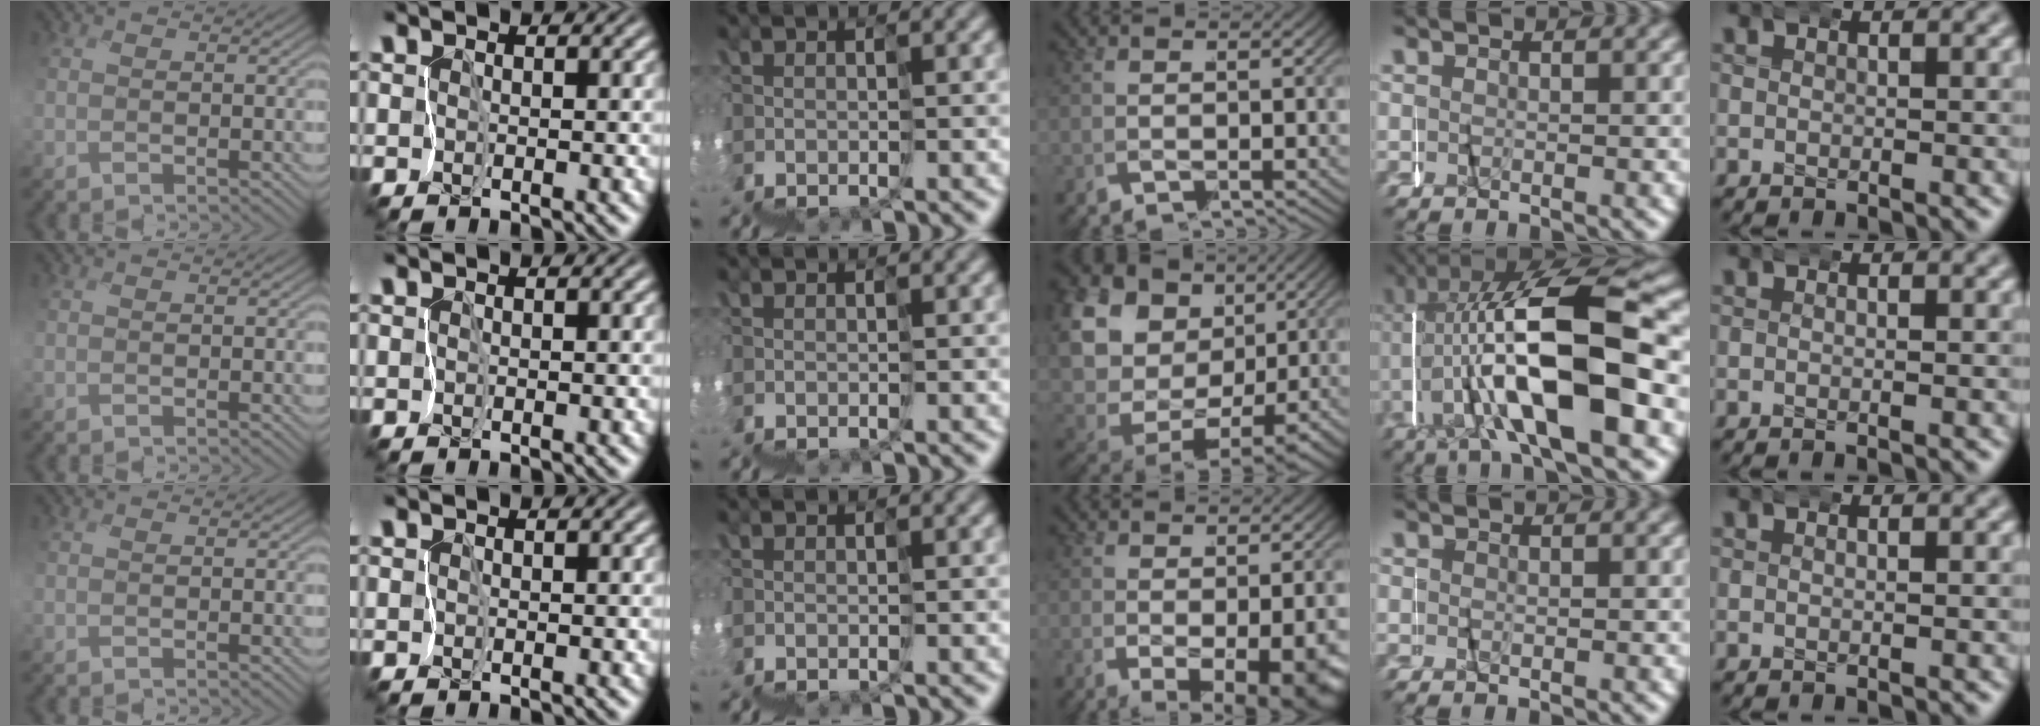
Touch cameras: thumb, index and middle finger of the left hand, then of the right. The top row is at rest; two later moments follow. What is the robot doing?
{"motion": "wrap", "object": "netting"}